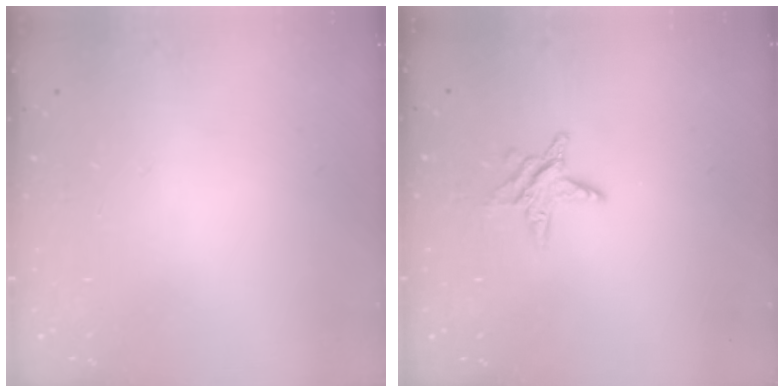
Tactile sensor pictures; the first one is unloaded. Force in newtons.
{"total": 6.2, "press": 6.2, "slide": 0.5}